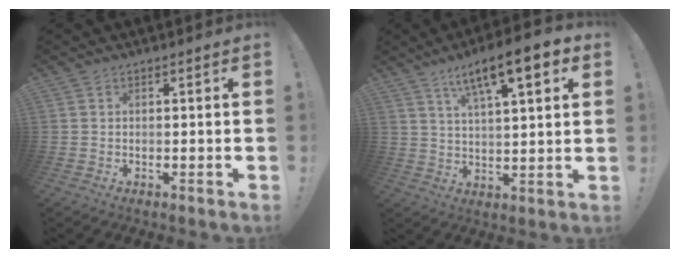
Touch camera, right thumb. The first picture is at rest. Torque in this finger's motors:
{"motor_torque": [0.95, 1.06, 0.87, 0.84, 0.32]}